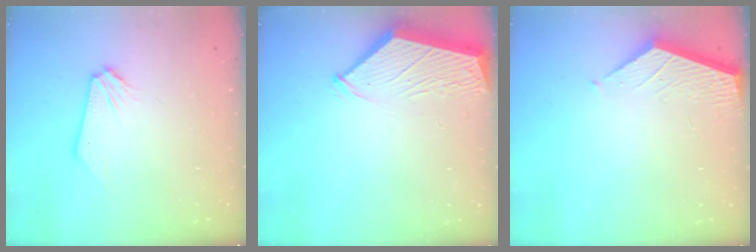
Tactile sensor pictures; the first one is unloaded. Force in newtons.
{"total": 3.0, "press": 3.0, "slide": 0.3}
{"total": 1.9, "press": 1.9, "slide": 0.2}